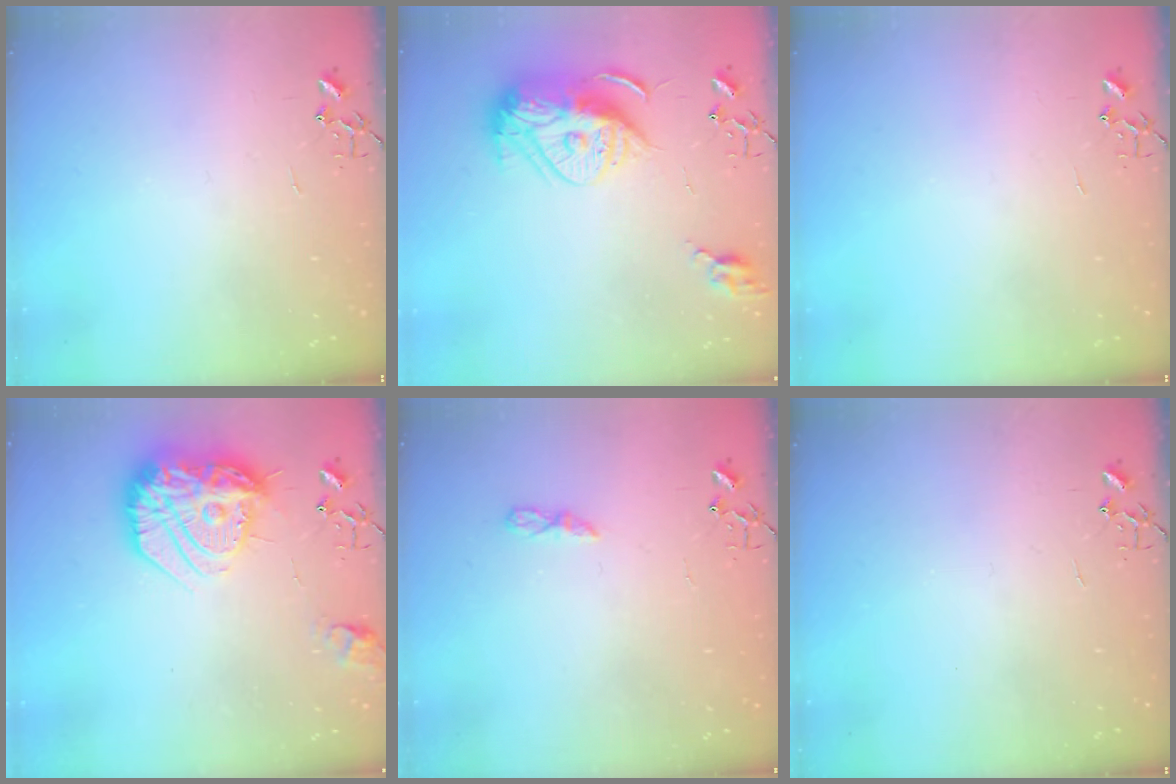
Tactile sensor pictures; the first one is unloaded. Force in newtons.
{"total": 15.7, "press": 15.6, "slide": 1.9}
{"total": 0.0}
{"total": 20.7, "press": 20.6, "slide": 1.5}
{"total": 5.3, "press": 5.3, "slide": 0.7}
{"total": 0.0}